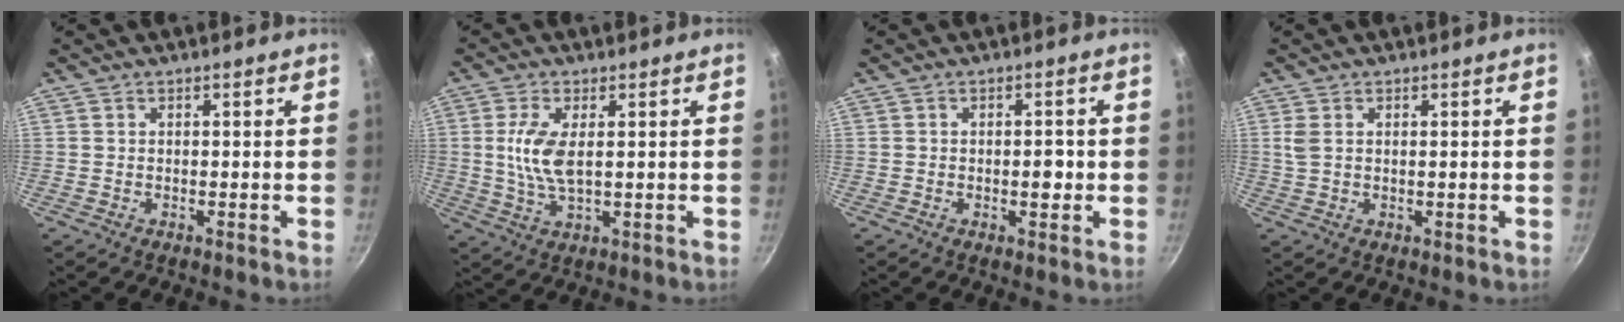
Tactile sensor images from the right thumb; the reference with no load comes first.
{"total": 7.4, "force": [1.1, 3.1, 6.6], "torque": [-0.139, -0.003, 0.023]}
{"total": 2.6, "force": [-0.4, 1.5, 2.2], "torque": [-0.016, 0.007, -0.007]}
{"total": 2.6, "force": [0.9, 1.4, 2.0], "torque": [-0.045, 0.002, 0.019]}